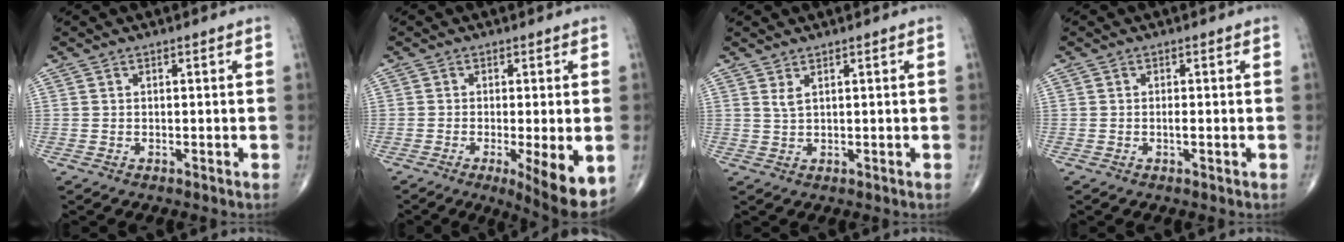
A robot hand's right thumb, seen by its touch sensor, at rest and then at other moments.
{"total": 10.0, "force": [-3.3, 2.1, 9.2], "torque": [-0.126, -0.023, -0.046]}
{"total": 1.5, "force": [0.9, 0.3, 1.1], "torque": [-0.027, -0.003, 0.023]}
{"total": 0.9, "force": [-0.2, 0.2, 0.8], "torque": [-0.015, -0.001, -0.004]}